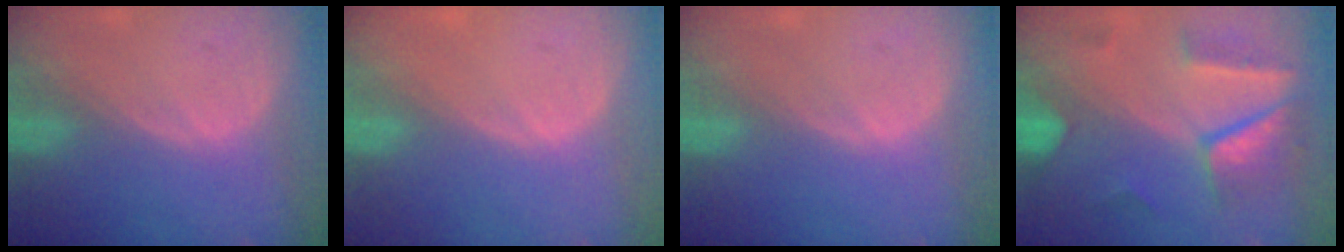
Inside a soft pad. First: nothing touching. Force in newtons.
{"total": 0.6, "press": 0.0, "slide": 0.6}
{"total": 0.0}
{"total": 7.9, "press": 7.6, "slide": 2.0}